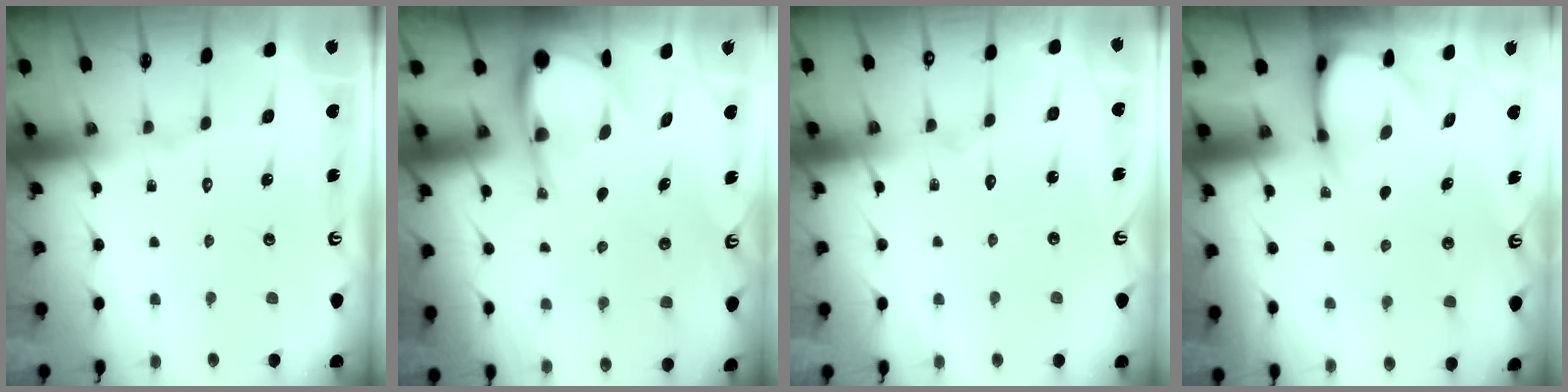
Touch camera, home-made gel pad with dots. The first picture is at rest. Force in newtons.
{"total": 6.6, "press": 6.6, "slide": 0.8}
{"total": 4.9, "press": 4.9, "slide": 0.3}
{"total": 3.4, "press": 3.4, "slide": 0.3}